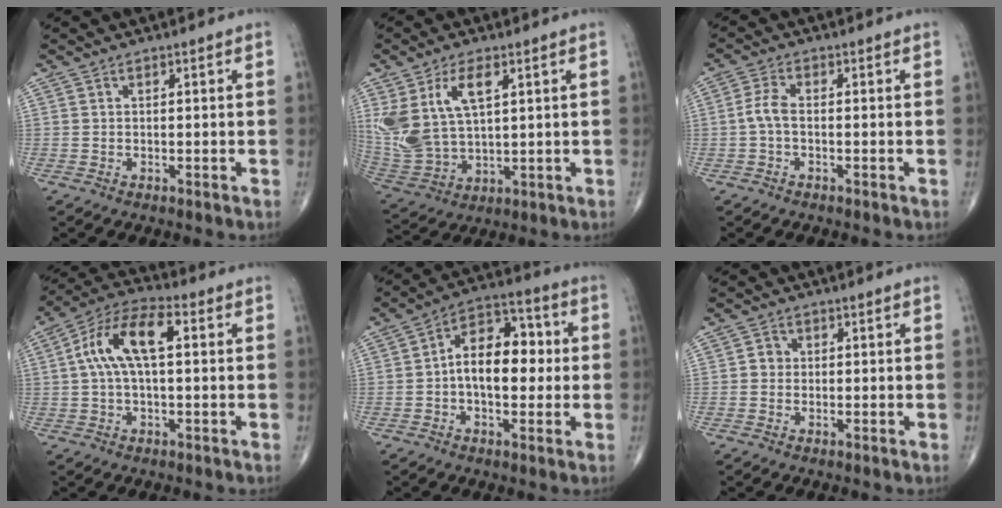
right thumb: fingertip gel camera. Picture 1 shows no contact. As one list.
[{"total": 14.1, "force": [5.3, 7.3, 10.9], "torque": [-0.224, -0.012, 0.121]}, {"total": 3.2, "force": [-0.6, 1.5, 2.8], "torque": [-0.062, 0.006, -0.019]}, {"total": 11.8, "force": [1.9, 5.4, 10.3], "torque": [-0.205, 0.040, 0.028]}, {"total": 13.0, "force": [0.0, 7.7, 10.4], "torque": [-0.134, 0.035, -0.009]}, {"total": 1.9, "force": [0.0, 1.8, 0.7], "torque": [0.002, 0.006, -0.005]}]